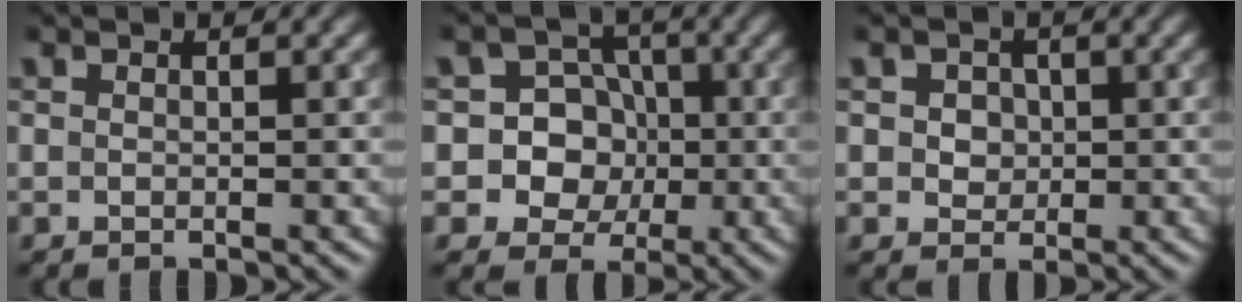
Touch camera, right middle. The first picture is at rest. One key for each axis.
{"total": 8.8, "fx": -0.7, "fy": 8.4, "fz": 2.6, "tx": -0.042, "ty": 0.033, "tz": -0.035}
{"total": 2.1, "fx": 0.5, "fy": 1.8, "fz": 1.0, "tx": -0.011, "ty": 0.010, "tz": 0.006}